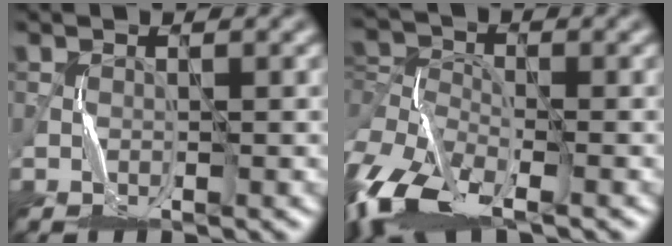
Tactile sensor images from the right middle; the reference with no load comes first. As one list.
[{"total": 9.4, "force": [-5.6, 4.3, 6.1], "torque": [-0.127, -0.014, -0.118]}]